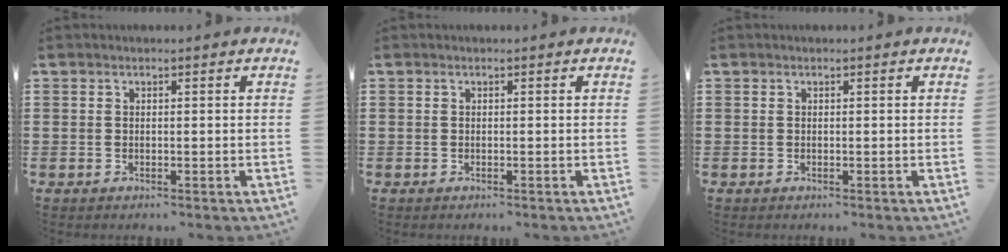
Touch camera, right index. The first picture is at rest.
{"total": 0.0}
{"total": 0.0}